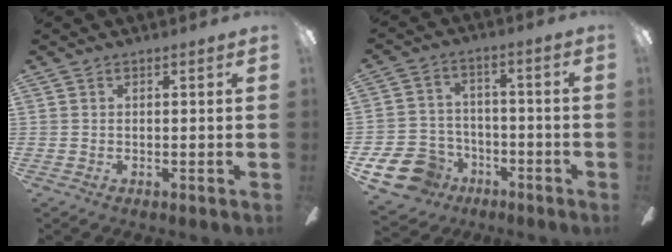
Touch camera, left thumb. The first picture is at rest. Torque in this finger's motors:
{"motor_torque": [-0.15, 0.35, 0.06, 0.03, 0.03]}